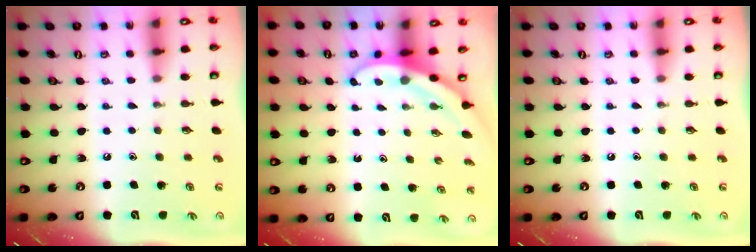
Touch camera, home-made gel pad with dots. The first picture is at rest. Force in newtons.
{"total": 3.1, "press": 3.1, "slide": 0.1}
{"total": 0.0}